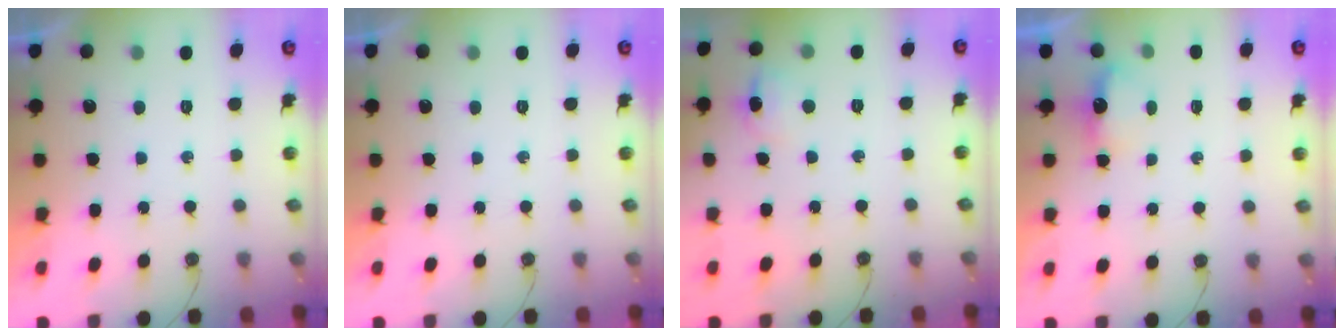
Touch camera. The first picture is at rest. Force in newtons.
{"total": 0.0}
{"total": 6.7, "press": 6.7, "slide": 0.7}
{"total": 4.0, "press": 3.9, "slide": 0.6}